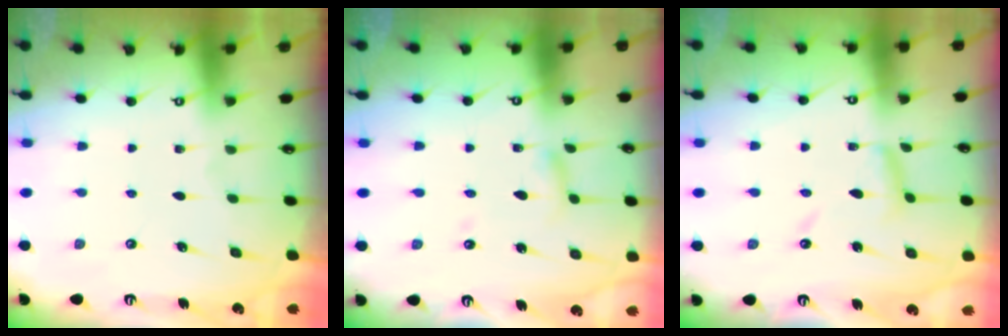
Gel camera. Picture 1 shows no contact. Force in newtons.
{"total": 3.7, "press": 3.7, "slide": 0.3}
{"total": 8.5, "press": 8.5, "slide": 0.3}